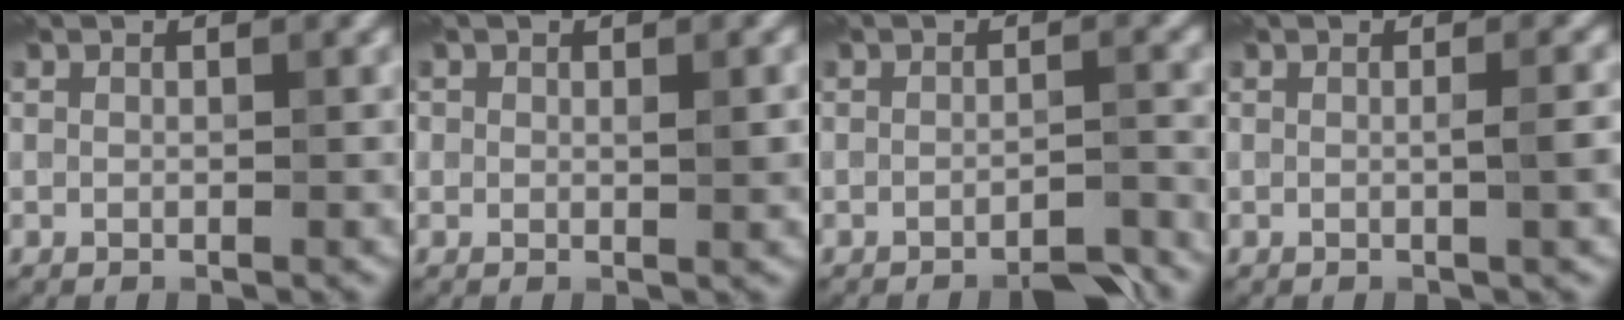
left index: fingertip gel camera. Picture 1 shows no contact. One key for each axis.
{"total": 1.0, "fx": 0.3, "fy": 0.6, "fz": 0.8, "tx": -0.010, "ty": -0.003, "tz": 0.006}
{"total": 2.4, "fx": -1.9, "fy": 0.5, "fz": 1.4, "tx": -0.013, "ty": 0.004, "tz": -0.033}
{"total": 2.1, "fx": 0.0, "fy": 0.6, "fz": 2.0, "tx": -0.022, "ty": 0.000, "tz": -0.004}